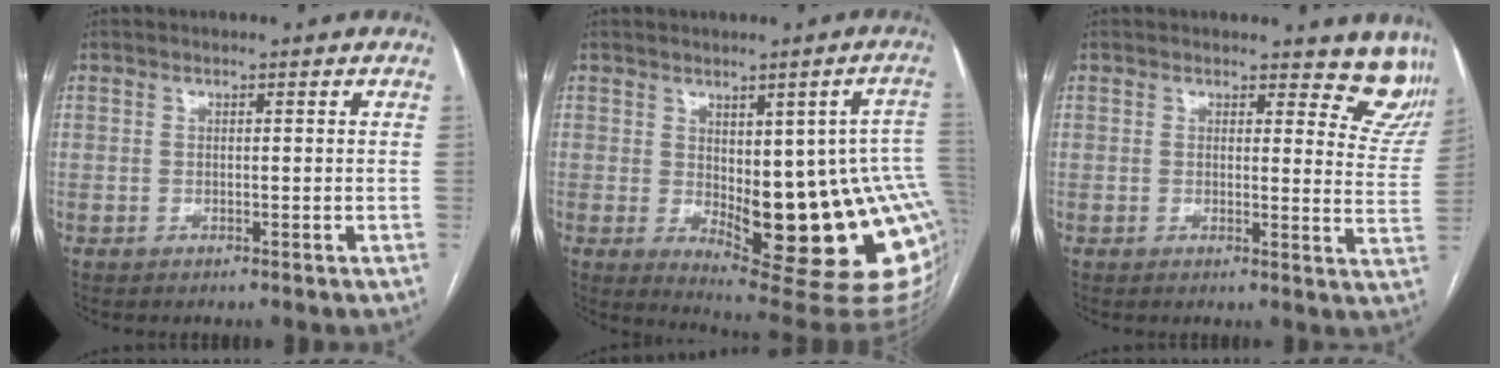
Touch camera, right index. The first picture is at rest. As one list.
[{"total": 20.6, "force": [-3.1, 6.1, 19.4], "torque": [-0.165, -0.001, -0.019]}, {"total": 8.0, "force": [7.4, 2.6, 1.8], "torque": [0.017, -0.045, 0.043]}]